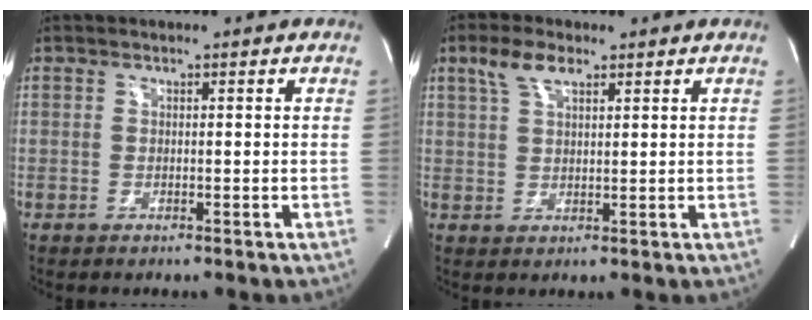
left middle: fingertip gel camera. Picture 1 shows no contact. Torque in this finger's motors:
{"motor_torque": [0.48, -0.23, 0.21, 0.02]}